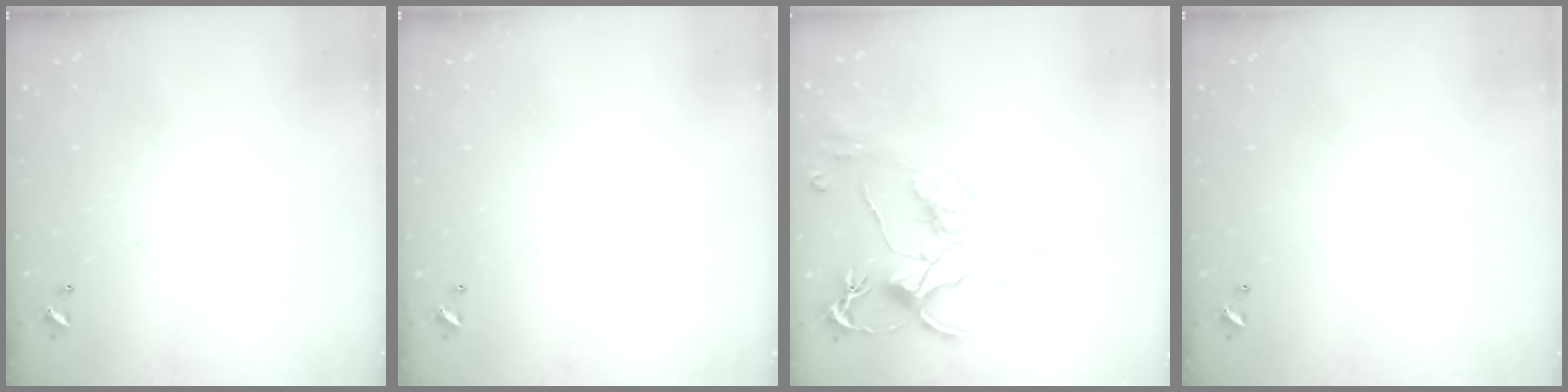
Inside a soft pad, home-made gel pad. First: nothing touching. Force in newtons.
{"total": 0.0}
{"total": 2.5, "press": 2.1, "slide": 1.3}
{"total": 0.0}